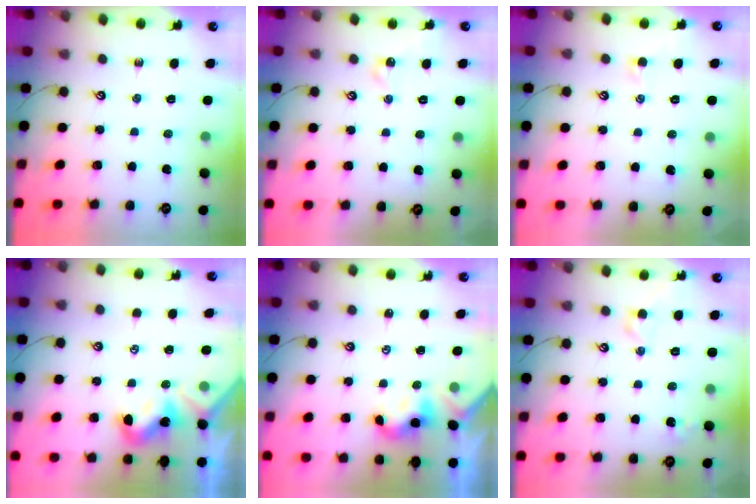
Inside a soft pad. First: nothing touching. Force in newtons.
{"total": 2.0, "press": 1.9, "slide": 0.5}
{"total": 1.3, "press": 1.1, "slide": 0.7}
{"total": 1.6, "press": 1.6, "slide": 0.3}
{"total": 2.1, "press": 2.1, "slide": 0.3}
{"total": 3.9, "press": 3.8, "slide": 0.7}